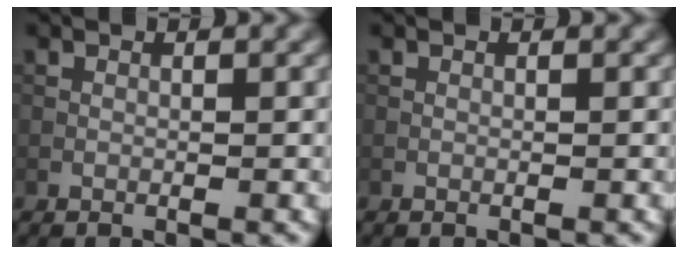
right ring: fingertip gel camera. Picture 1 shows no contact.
{"total": 0.0}